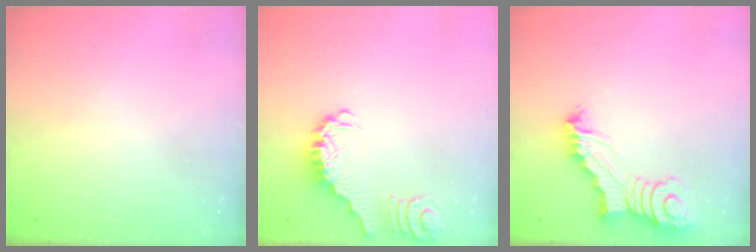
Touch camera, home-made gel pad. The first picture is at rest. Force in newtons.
{"total": 1.2, "press": 1.2, "slide": 0.2}
{"total": 5.9, "press": 5.9, "slide": 0.6}